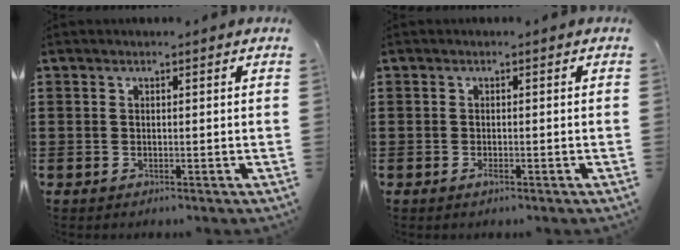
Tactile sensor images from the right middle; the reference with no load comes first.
{"total": 0.9, "force": [-0.5, 0.2, 0.7], "torque": [-0.016, -0.005, -0.008]}